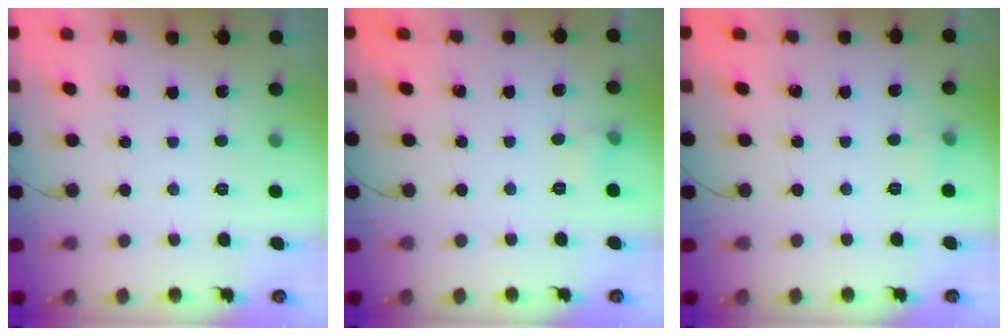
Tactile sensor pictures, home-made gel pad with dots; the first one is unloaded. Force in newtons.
{"total": 3.9, "press": 3.8, "slide": 1.2}
{"total": 3.0, "press": 2.7, "slide": 1.3}